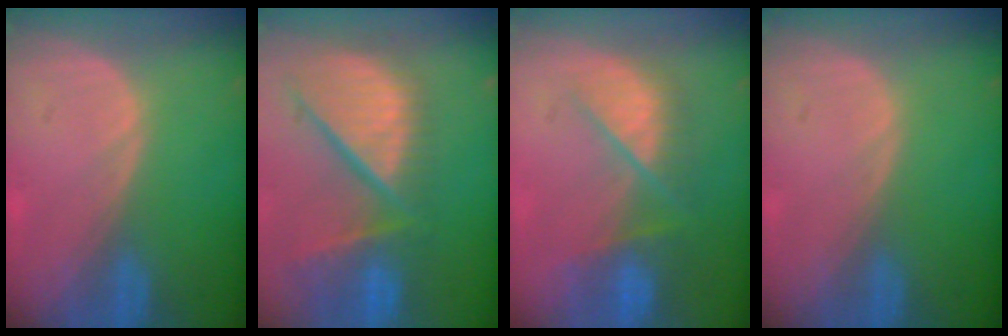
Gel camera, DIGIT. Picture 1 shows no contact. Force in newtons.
{"total": 13.1, "press": 10.9, "slide": 7.3}
{"total": 8.3, "press": 7.4, "slide": 3.8}
{"total": 0.0}